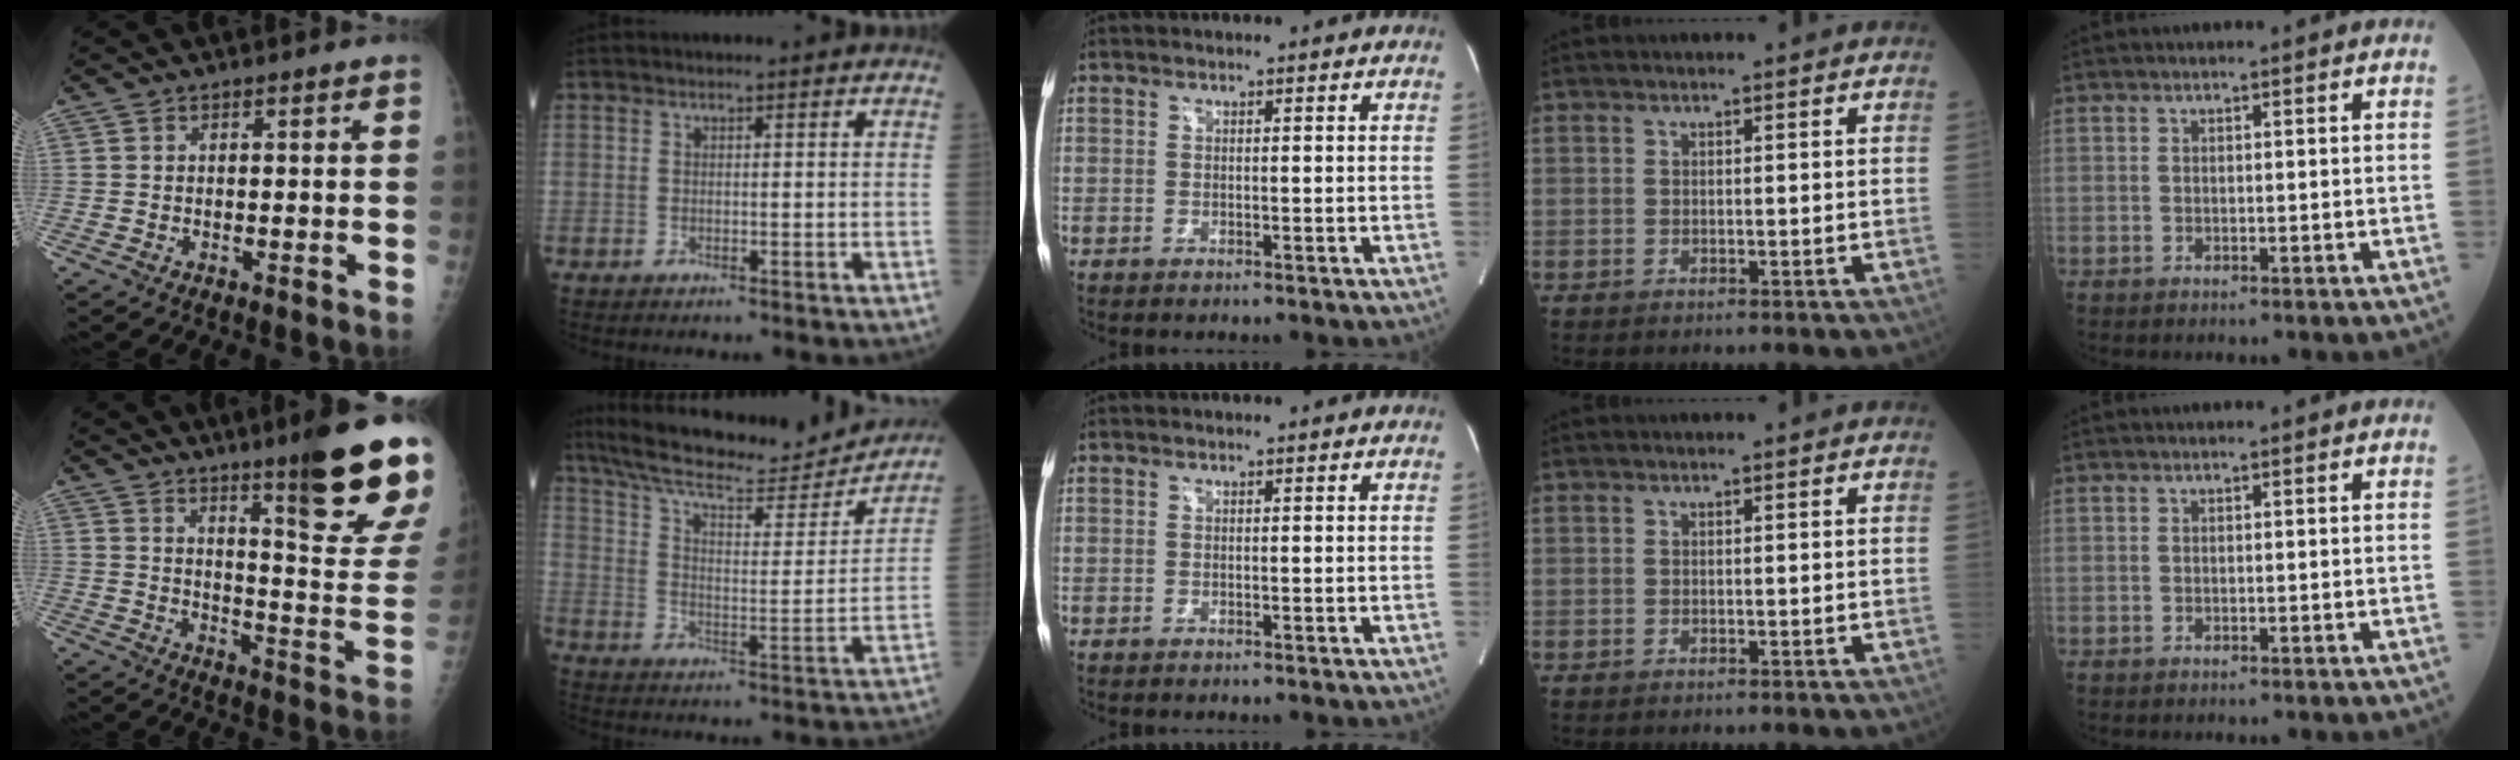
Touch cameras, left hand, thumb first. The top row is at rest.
{"thumb": {"total": 19.4, "force": [12.6, 1.5, 14.6], "torque": [-0.166, -0.089, 0.182]}, "index": {"total": 21.6, "force": [19.6, 4.0, 8.1], "torque": [-0.130, -0.012, 0.277]}}